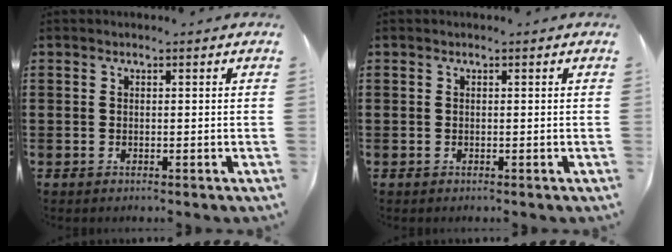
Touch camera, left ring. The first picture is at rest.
{"total": 0.0}